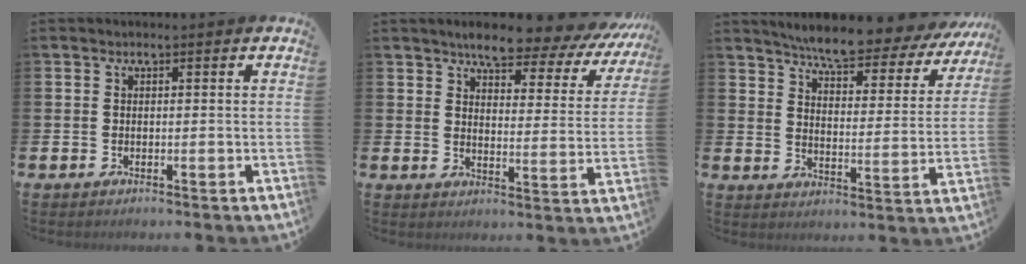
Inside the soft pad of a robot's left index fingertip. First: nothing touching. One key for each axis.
{"total": 6.5, "fx": 6.0, "fy": 1.4, "fz": 2.1, "tx": -0.047, "ty": -0.047, "tz": 0.096}
{"total": 6.8, "fx": 6.3, "fy": 0.7, "fz": 2.4, "tx": -0.067, "ty": -0.047, "tz": 0.104}